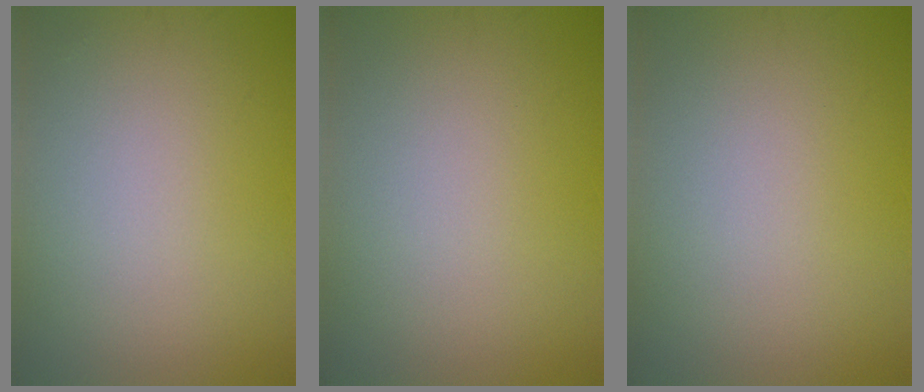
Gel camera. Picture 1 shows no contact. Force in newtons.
{"total": 0.0}
{"total": 0.0}